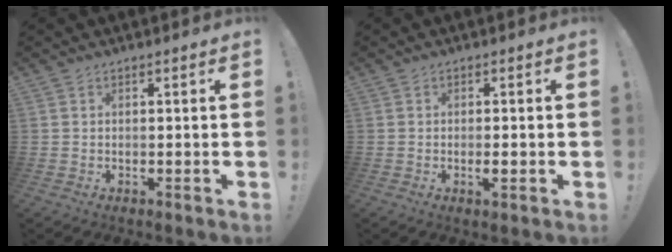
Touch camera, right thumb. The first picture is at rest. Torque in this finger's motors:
{"motor_torque": [0.22, 0.05, -0.10, 0.33, -0.03]}